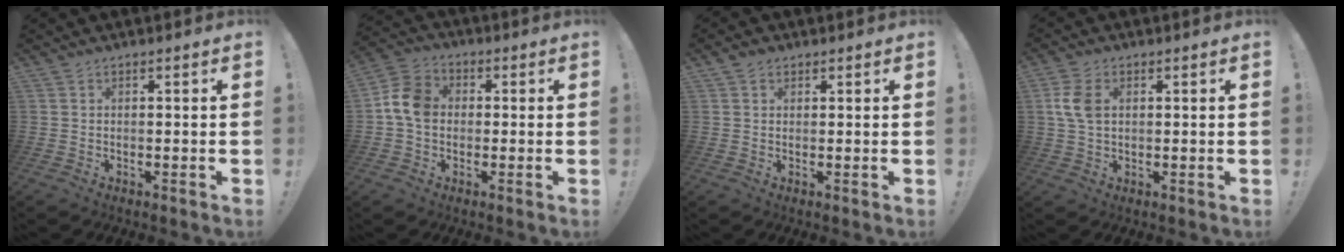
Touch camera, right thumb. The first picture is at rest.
{"total": 9.8, "force": [0.0, 7.6, 6.2], "torque": [-0.114, 0.024, 0.008]}
{"total": 1.7, "force": [1.1, 1.2, 0.5], "torque": [-0.009, 0.001, 0.021]}
{"total": 6.7, "force": [1.5, 4.3, 4.9], "torque": [-0.105, 0.006, 0.029]}